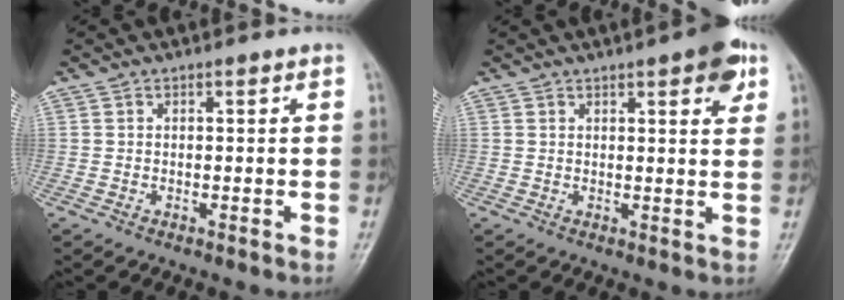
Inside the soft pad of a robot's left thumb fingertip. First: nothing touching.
{"total": 6.2, "force": [3.3, 1.9, 4.9], "torque": [-0.049, -0.010, 0.036]}